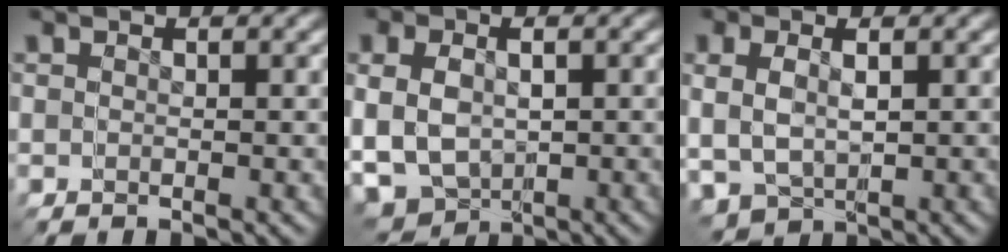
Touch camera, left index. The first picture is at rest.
{"total": 6.3, "force": [-1.5, 5.7, 2.1], "torque": [-0.038, -0.021, -0.018]}
{"total": 2.5, "force": [-0.9, 2.2, 0.8], "torque": [-0.018, -0.016, 0.001]}